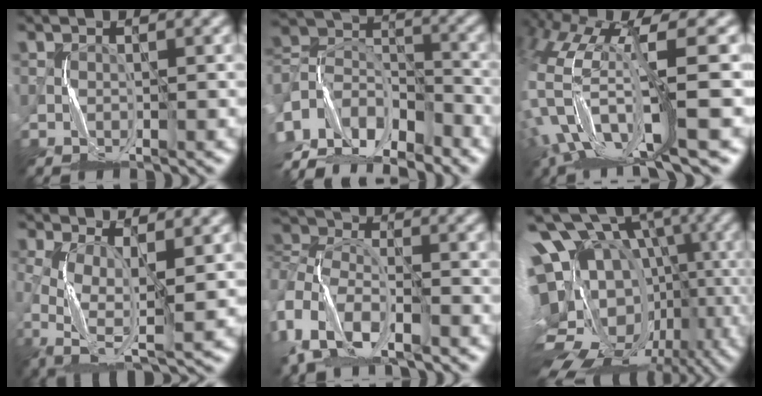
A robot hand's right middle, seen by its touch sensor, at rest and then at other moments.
{"total": 11.0, "force": [-8.1, 5.9, 4.4], "torque": [-0.098, 0.012, -0.161]}
{"total": 11.9, "force": [-2.1, 3.2, 11.3], "torque": [-0.257, 0.001, -0.015]}
{"total": 5.1, "force": [-0.9, 2.1, 4.6], "torque": [-0.107, -0.006, -0.017]}
{"total": 12.1, "force": [-6.0, 8.0, 6.9], "torque": [-0.150, -0.010, -0.108]}
{"total": 18.1, "force": [-2.7, 12.9, 12.3], "torque": [-0.201, 0.020, -0.003]}